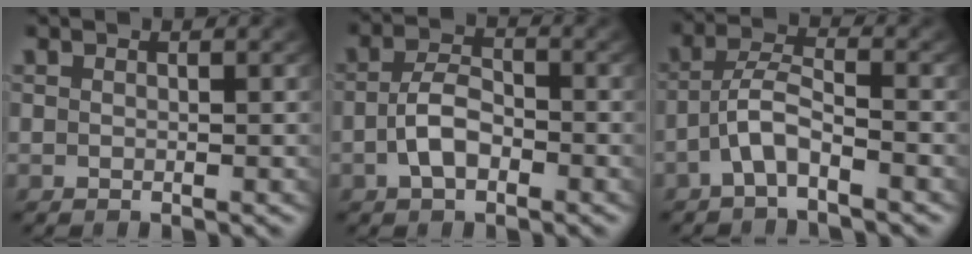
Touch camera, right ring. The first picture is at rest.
{"total": 3.5, "force": [-1.6, 1.8, 2.5], "torque": [-0.044, -0.005, -0.024]}
{"total": 3.5, "force": [-2.0, 1.6, 2.5], "torque": [-0.049, -0.005, -0.039]}